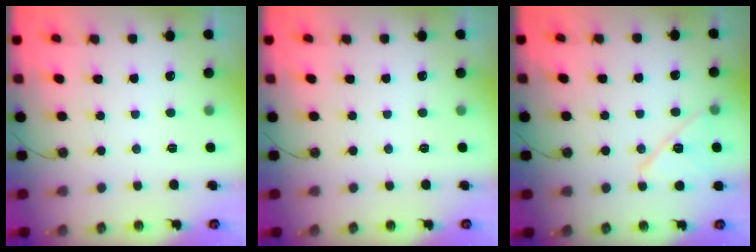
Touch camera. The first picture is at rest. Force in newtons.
{"total": 0.0}
{"total": 11.8, "press": 11.8, "slide": 0.6}